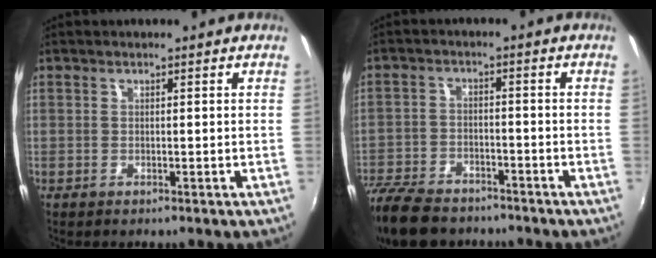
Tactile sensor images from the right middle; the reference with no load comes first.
{"total": 14.3, "force": [-11.3, 6.3, 6.1], "torque": [-0.164, -0.019, -0.201]}